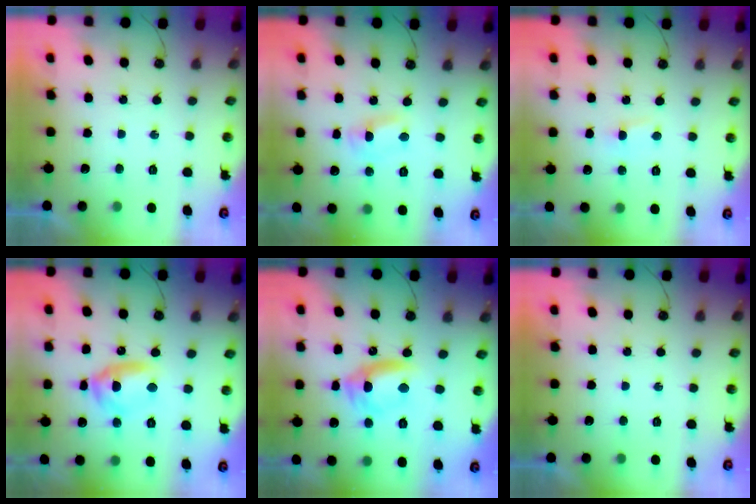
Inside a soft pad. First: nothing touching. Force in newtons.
{"total": 2.7, "press": 2.7, "slide": 0.3}
{"total": 6.6, "press": 1.0, "slide": 6.6}
{"total": 9.6, "press": 9.5, "slide": 0.7}
{"total": 10.7, "press": 10.6, "slide": 1.6}
{"total": 0.0}